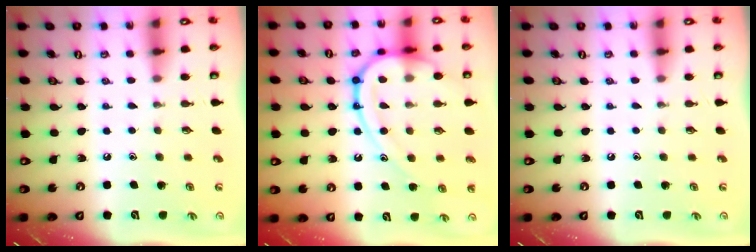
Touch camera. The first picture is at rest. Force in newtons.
{"total": 15.8, "press": 15.7, "slide": 1.3}
{"total": 0.0}